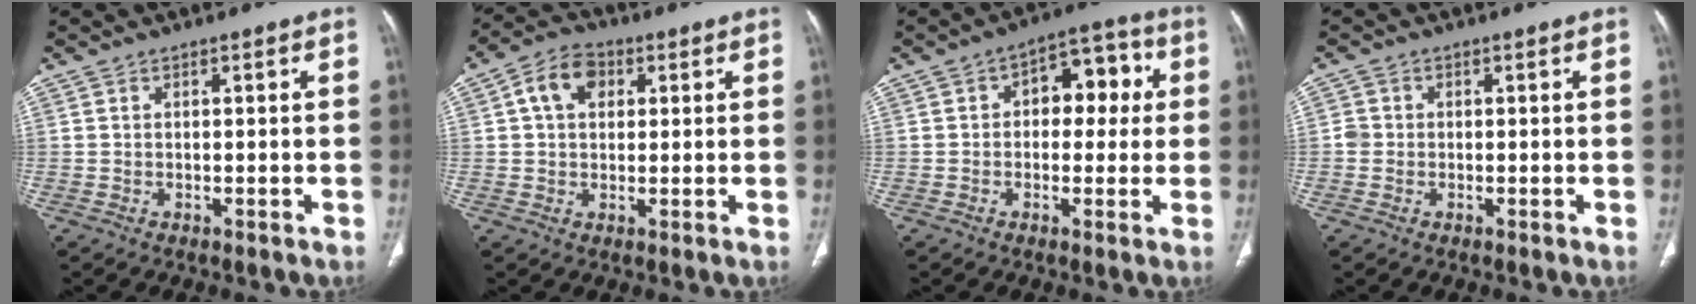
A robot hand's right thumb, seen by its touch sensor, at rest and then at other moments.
{"total": 7.5, "force": [2.2, 5.3, 4.8], "torque": [-0.072, 0.011, 0.030]}
{"total": 10.2, "force": [1.6, 6.4, 7.7], "torque": [-0.055, 0.029, 0.016]}
{"total": 1.8, "force": [-0.2, 1.7, 0.5], "torque": [-0.001, 0.006, -0.007]}